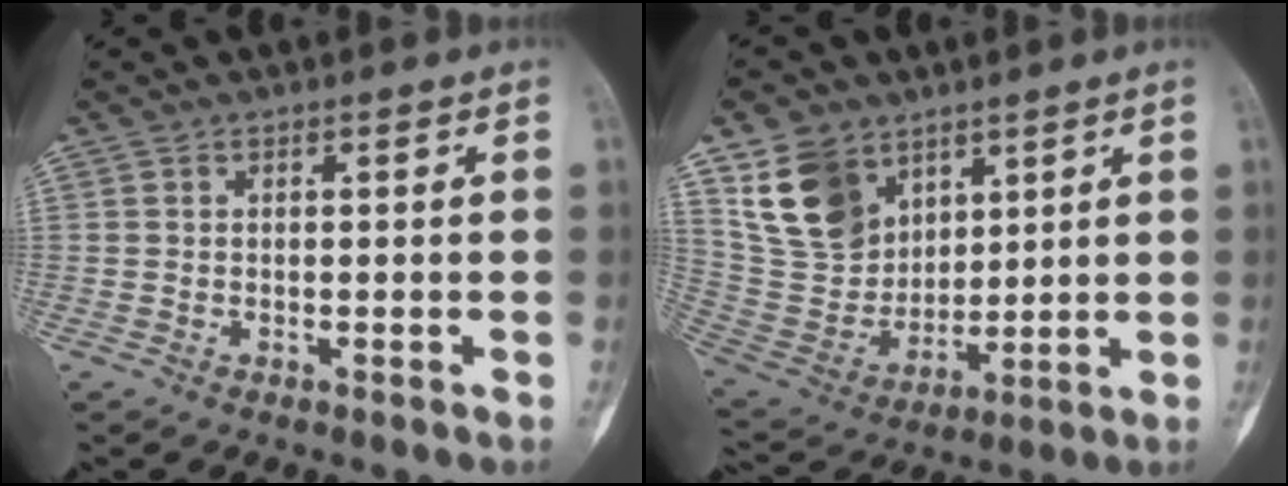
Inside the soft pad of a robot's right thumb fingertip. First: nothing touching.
{"total": 14.6, "force": [8.1, 10.3, 6.5], "torque": [-0.094, -0.037, 0.173]}